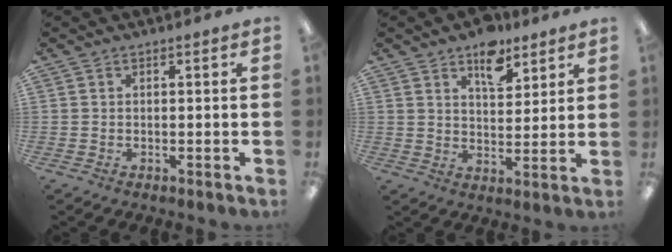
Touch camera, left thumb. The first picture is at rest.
{"total": 8.8, "force": [6.1, 4.5, 4.5], "torque": [-0.050, -0.033, 0.102]}